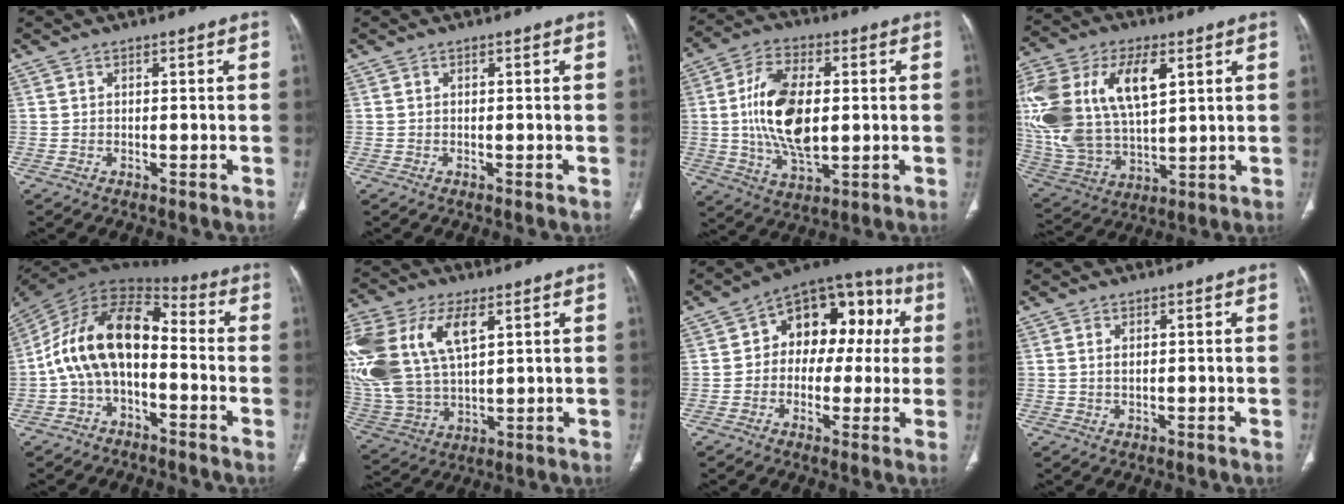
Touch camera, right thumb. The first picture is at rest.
{"total": 0.0}
{"total": 15.6, "force": [0.7, 8.1, 13.4], "torque": [-0.250, -0.003, 0.015]}
{"total": 26.9, "force": [7.4, 14.7, 21.2], "torque": [-0.469, 0.000, 0.145]}
{"total": 16.3, "force": [-2.2, 9.6, 12.9], "torque": [-0.221, 0.067, -0.051]}
{"total": 25.8, "force": [8.9, 14.7, 19.2], "torque": [-0.463, 0.010, 0.175]}
{"total": 16.0, "force": [2.3, 10.9, 11.5], "torque": [-0.096, 0.045, 0.022]}
{"total": 1.3, "force": [0.5, 0.5, 1.0], "torque": [-0.024, -0.001, 0.012]}